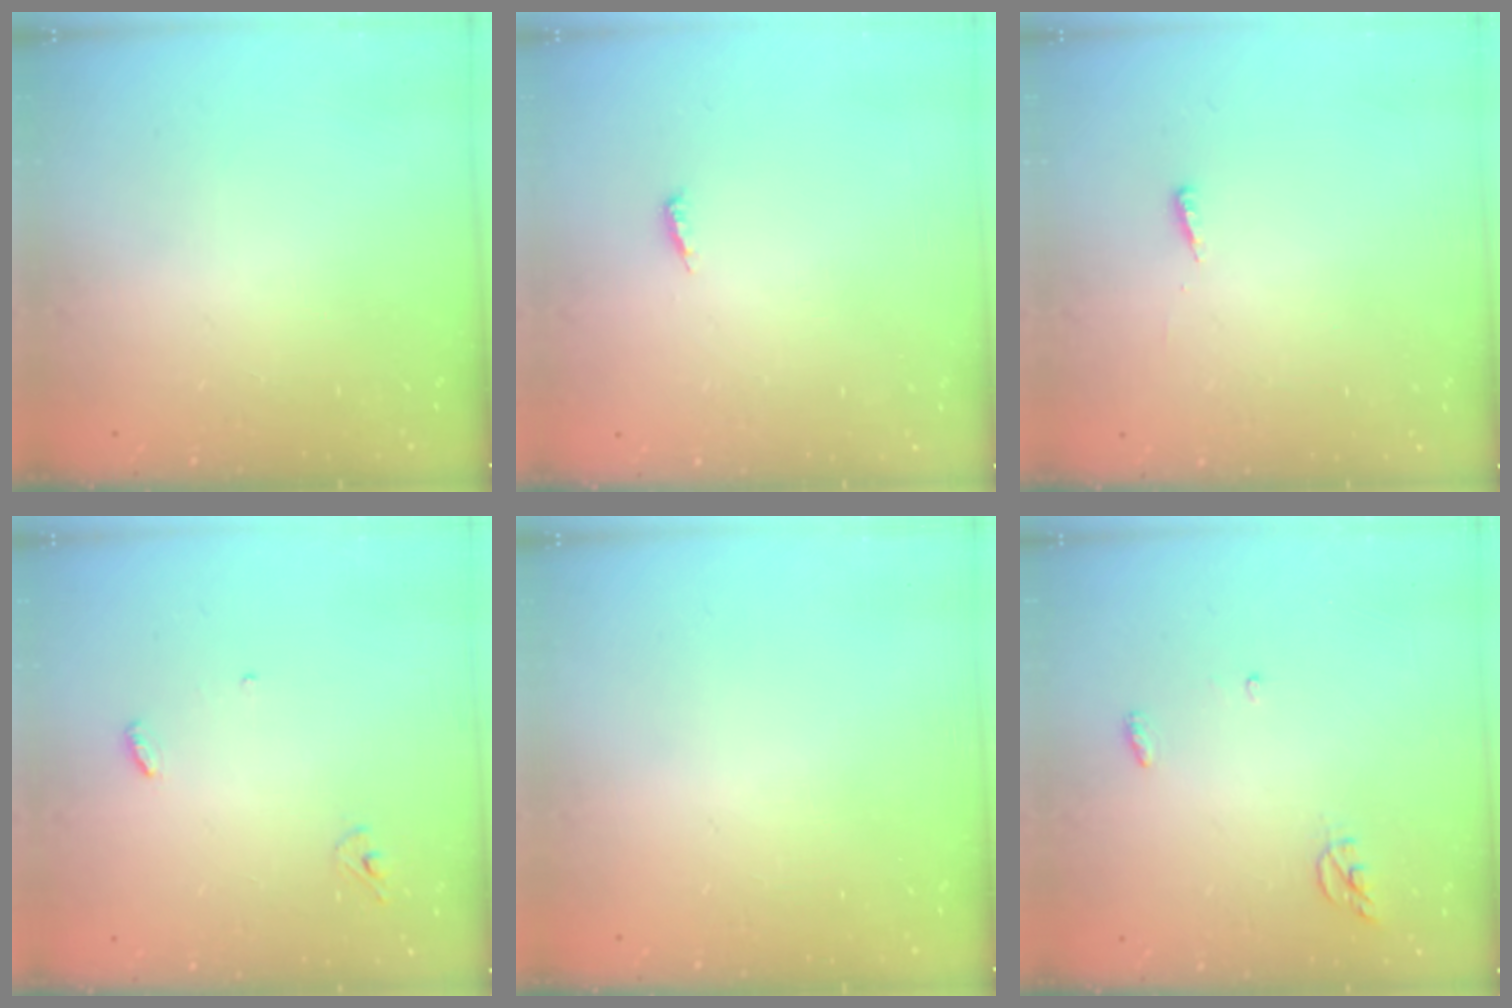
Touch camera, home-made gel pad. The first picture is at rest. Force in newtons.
{"total": 3.9, "press": 3.9, "slide": 0.4}
{"total": 3.1, "press": 3.0, "slide": 0.9}
{"total": 3.7, "press": 3.6, "slide": 0.3}
{"total": 0.0}
{"total": 4.9, "press": 4.9, "slide": 0.2}